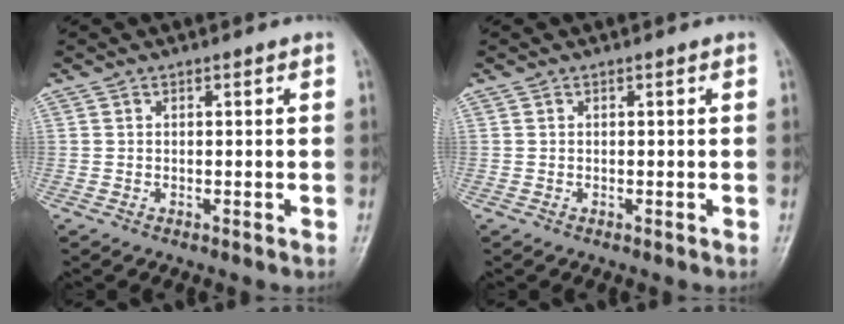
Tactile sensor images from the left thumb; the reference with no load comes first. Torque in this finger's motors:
{"motor_torque": [0.00, 0.00, 0.00, 0.00, 0.00]}